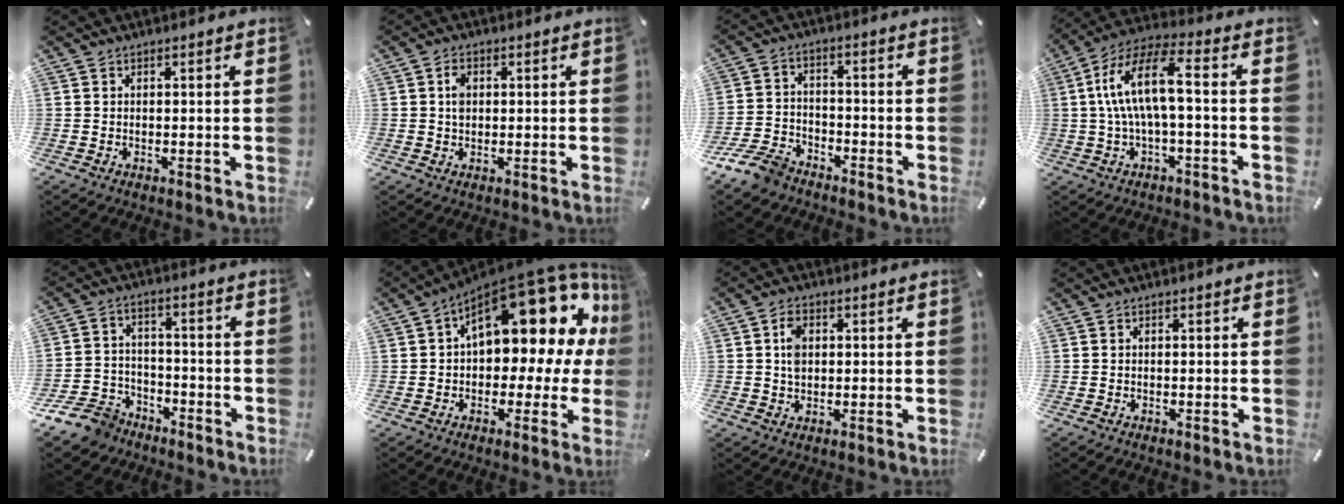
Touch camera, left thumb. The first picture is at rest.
{"total": 2.8, "force": [0.4, 2.0, 1.9], "torque": [-0.032, 0.004, 0.005]}
{"total": 9.1, "force": [-7.3, 4.3, 3.2], "torque": [-0.062, 0.038, -0.139]}
{"total": 13.5, "force": [0.2, 4.5, 12.7], "torque": [-0.255, 0.004, 0.000]}
{"total": 10.6, "force": [-7.8, 6.6, 2.9], "torque": [-0.056, 0.058, -0.145]}
{"total": 19.2, "force": [8.7, 9.0, 14.6], "torque": [-0.192, -0.071, 0.143]}
{"total": 4.3, "force": [0.7, 3.1, 2.9], "torque": [-0.046, 0.003, 0.008]}
{"total": 0.0}